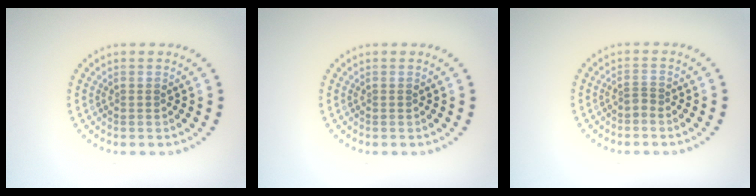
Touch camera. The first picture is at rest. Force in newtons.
{"total": 0.0}
{"total": 0.7, "press": 0.4, "slide": 0.6}